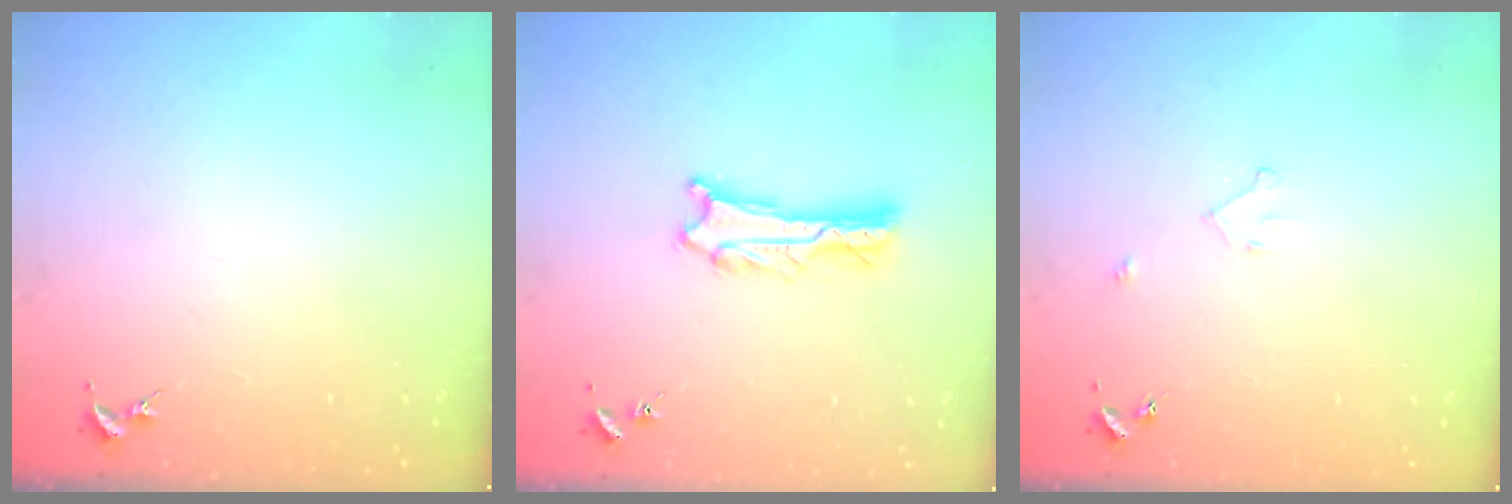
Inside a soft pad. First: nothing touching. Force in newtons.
{"total": 1.5, "press": 1.5, "slide": 0.2}
{"total": 1.8, "press": 1.7, "slide": 0.2}